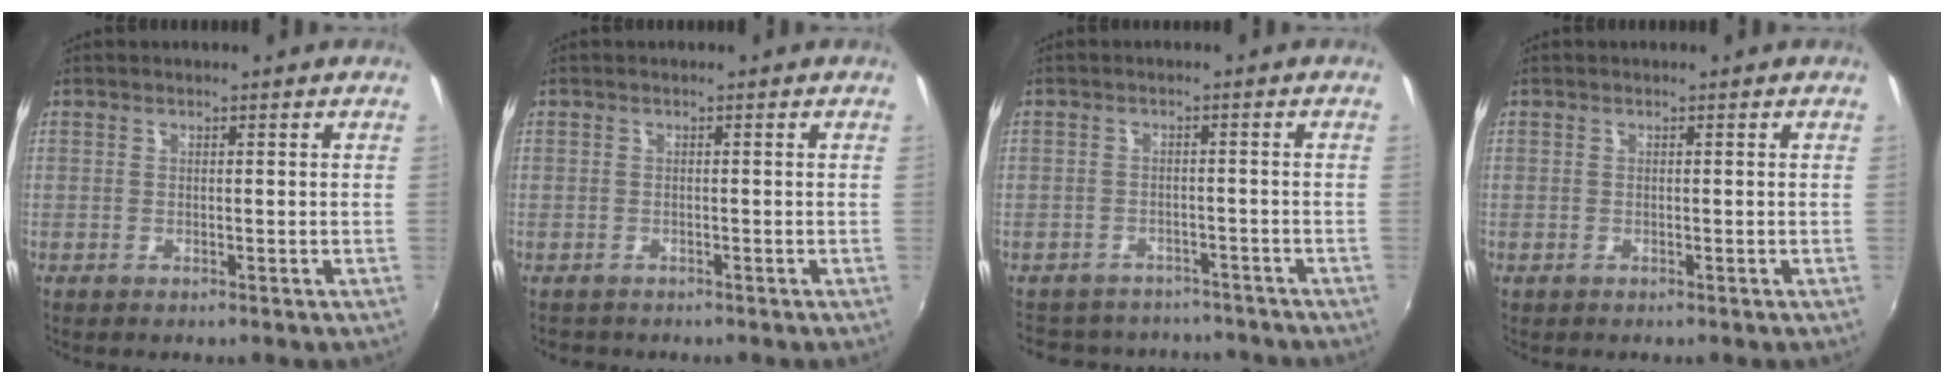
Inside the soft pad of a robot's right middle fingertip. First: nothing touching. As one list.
[{"total": 1.3, "force": [-1.0, 0.9, -0.1], "torque": [-0.003, -0.001, -0.016]}, {"total": 10.5, "force": [-9.0, 4.9, 2.4], "torque": [-0.060, 0.023, -0.120]}, {"total": 0.0}]